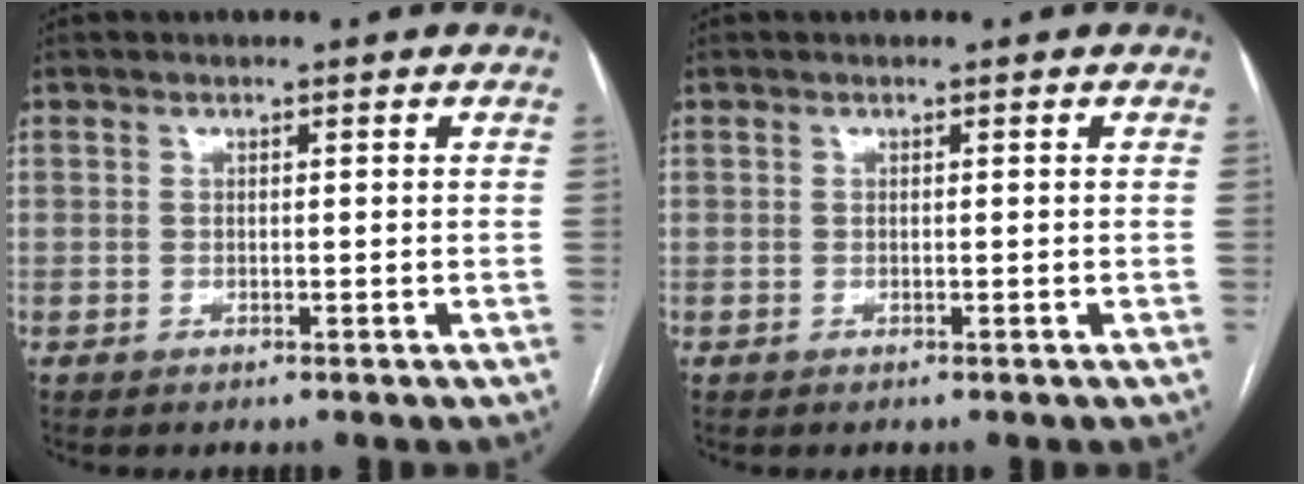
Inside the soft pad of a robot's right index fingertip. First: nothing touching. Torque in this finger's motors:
{"motor_torque": [0.00, 0.00, 0.00, 0.00]}